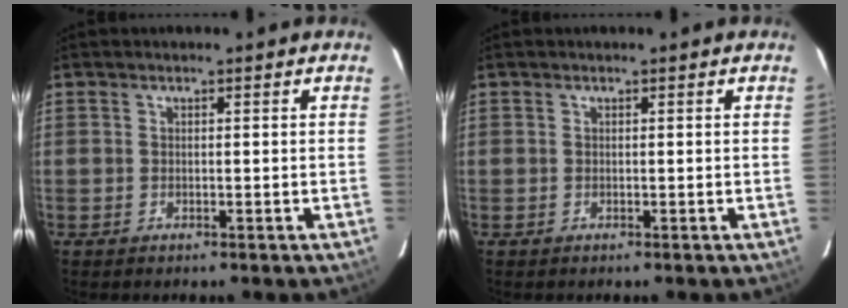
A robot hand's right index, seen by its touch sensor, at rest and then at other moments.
{"total": 0.0}